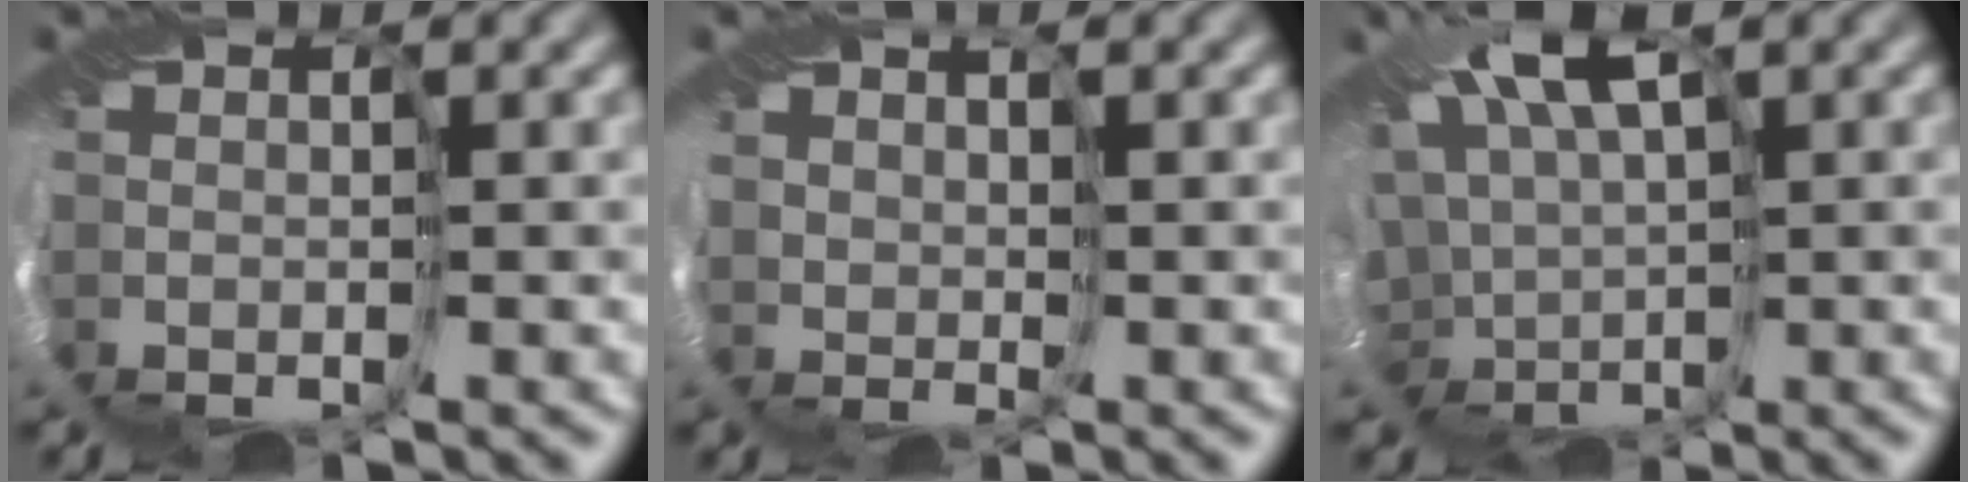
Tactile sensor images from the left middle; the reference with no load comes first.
{"total": 2.7, "force": [1.9, -0.5, -1.8], "torque": [0.018, 0.008, 0.043]}
{"total": 7.7, "force": [2.5, 4.6, 5.5], "torque": [-0.118, -0.017, 0.058]}